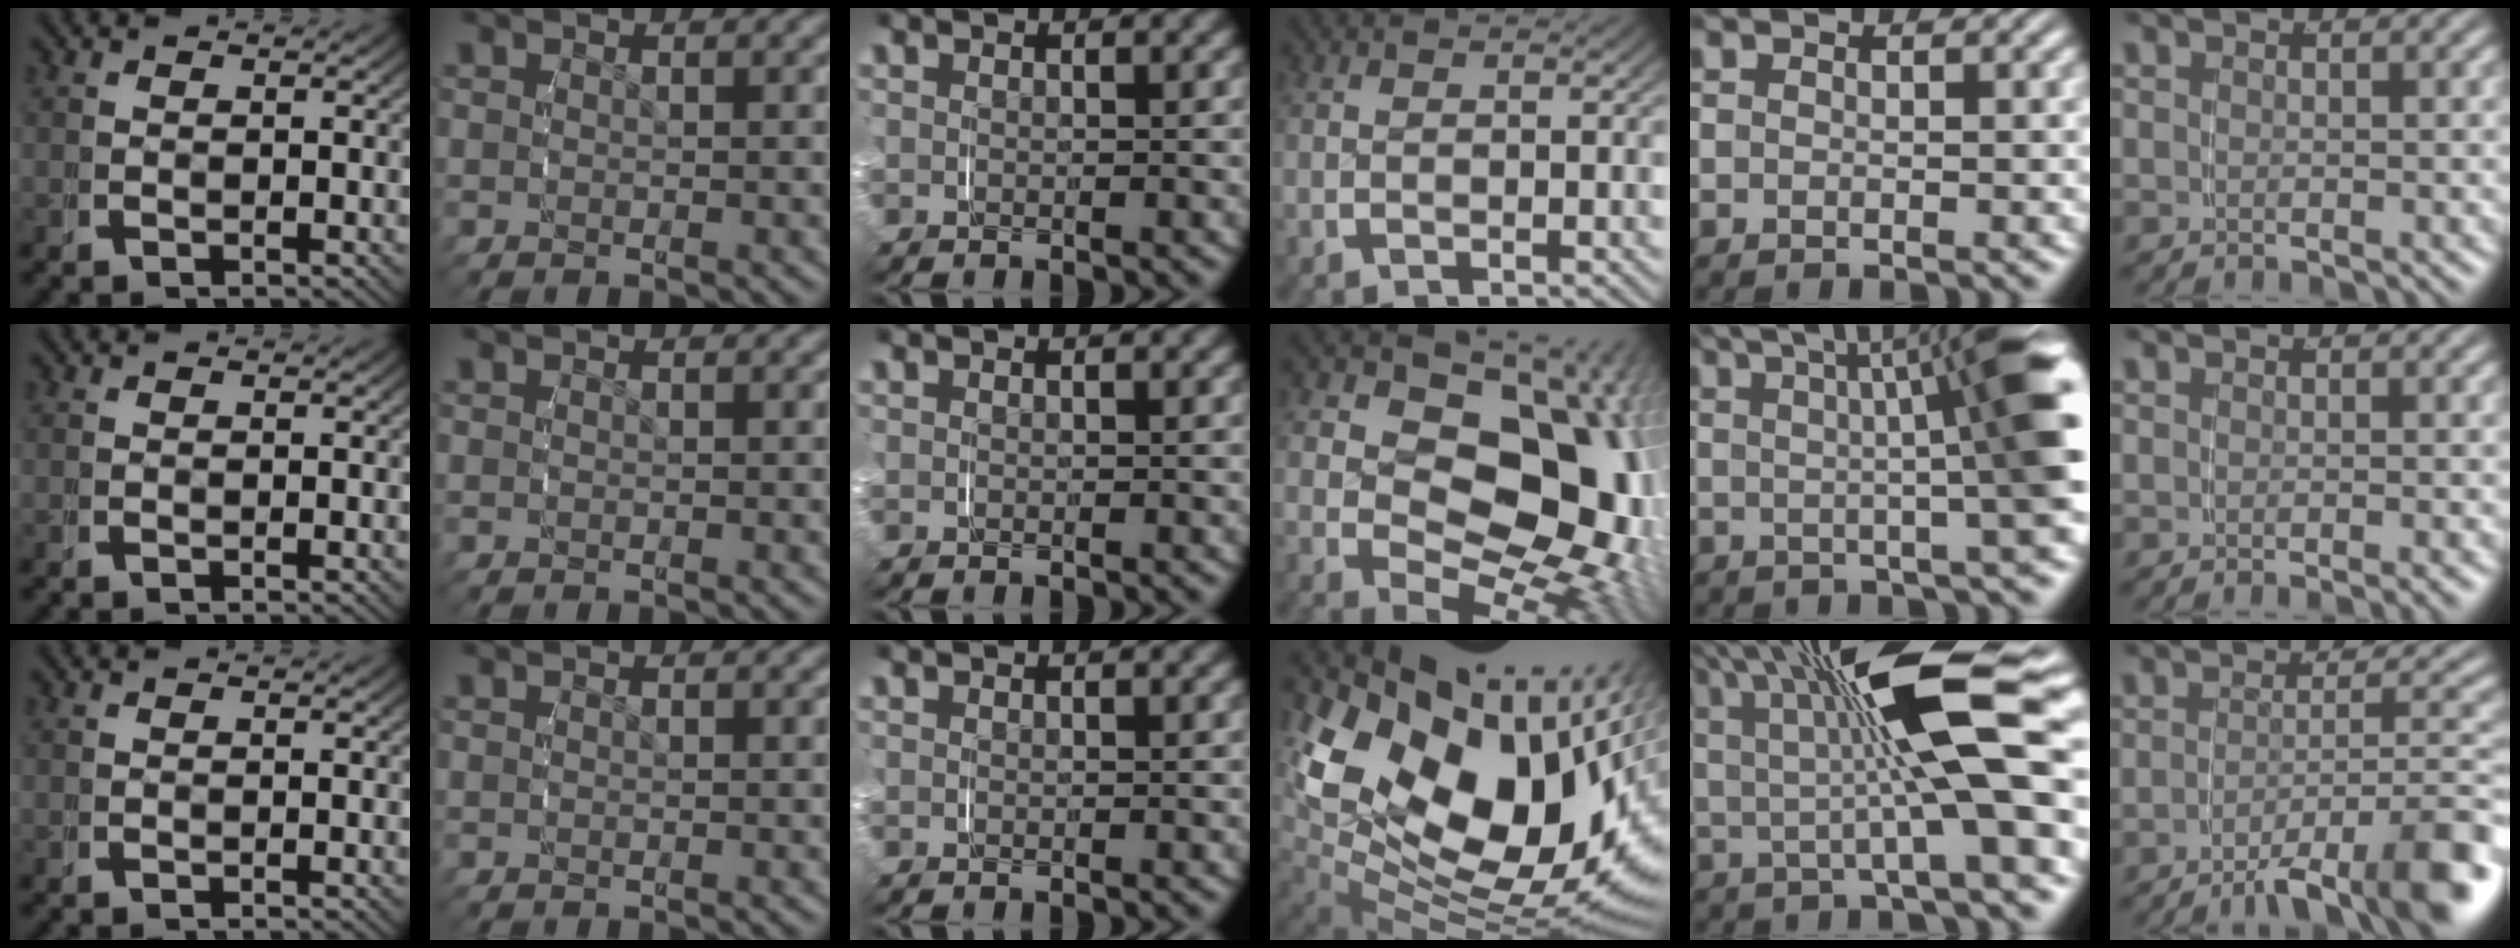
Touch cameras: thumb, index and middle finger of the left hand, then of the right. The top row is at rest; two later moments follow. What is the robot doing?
{"motion": "grasp_and_lifting", "object": "phone"}